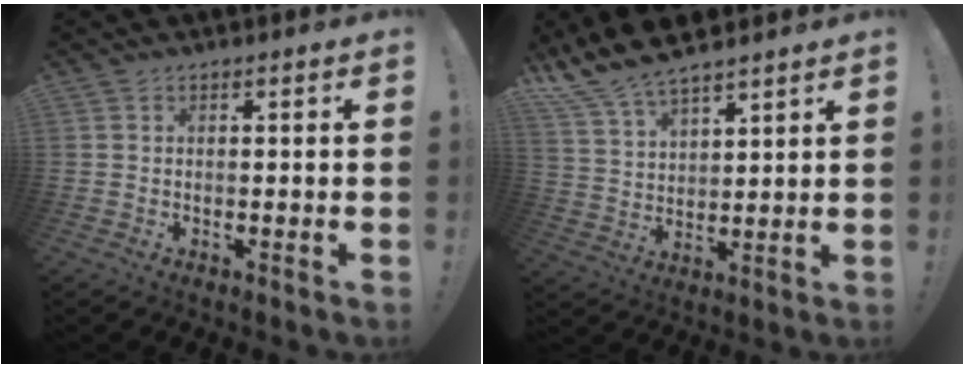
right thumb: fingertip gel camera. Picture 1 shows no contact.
{"total": 10.3, "force": [9.2, 3.2, 3.5], "torque": [-0.083, -0.061, 0.176]}